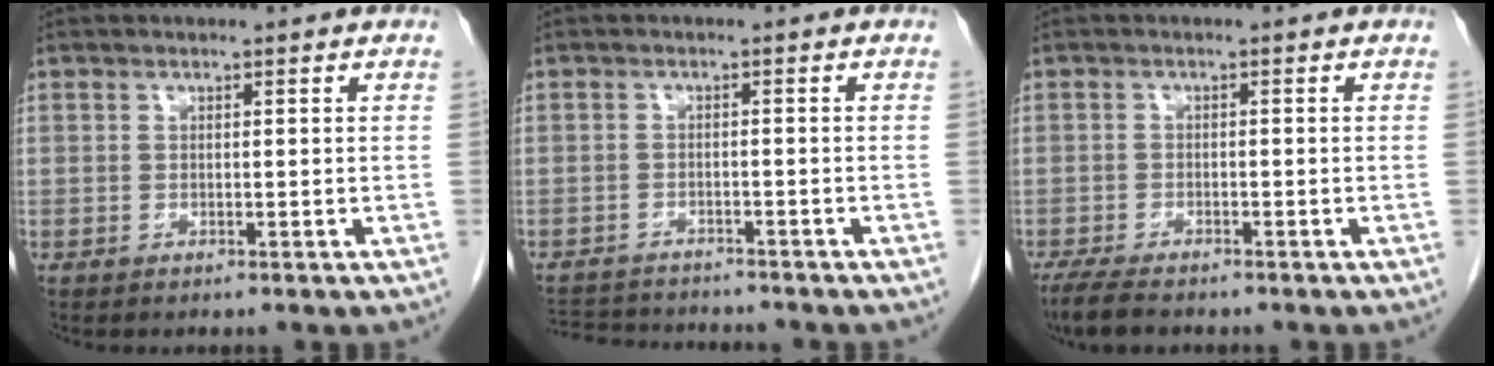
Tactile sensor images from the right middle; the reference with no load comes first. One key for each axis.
{"total": 10.0, "fx": -9.4, "fy": 2.0, "fz": 2.9, "tx": -0.057, "ty": 0.001, "tz": -0.132}
{"total": 4.9, "fx": -4.0, "fy": 1.1, "fz": 2.6, "tx": -0.051, "ty": -0.014, "tz": -0.068}